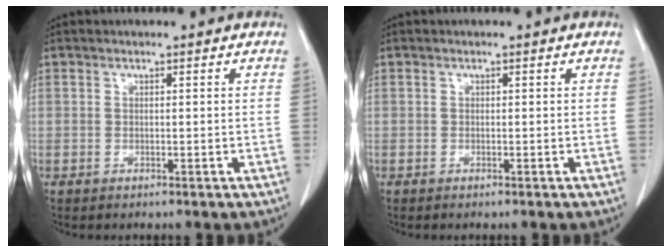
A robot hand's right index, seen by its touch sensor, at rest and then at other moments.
{"total": 0.0}